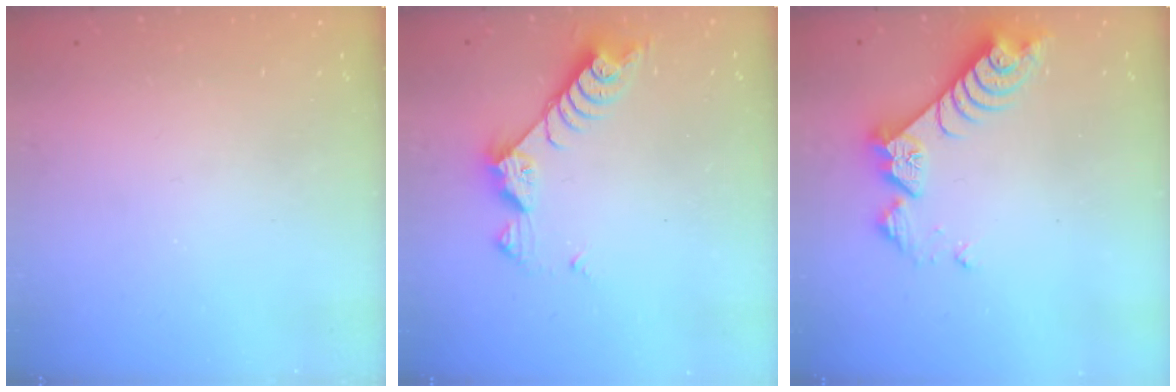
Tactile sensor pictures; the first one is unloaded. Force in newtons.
{"total": 7.6, "press": 7.6, "slide": 0.6}
{"total": 8.1, "press": 8.0, "slide": 0.6}